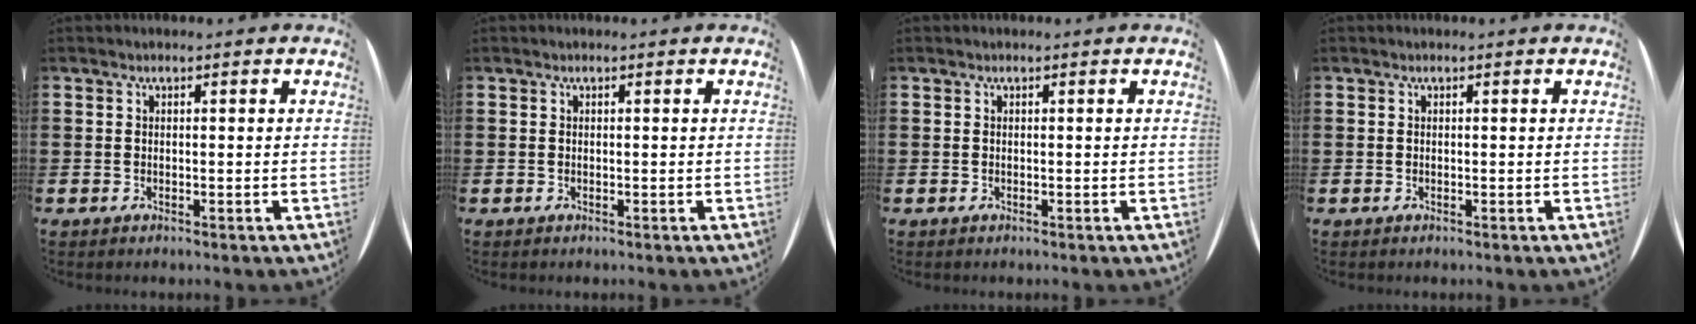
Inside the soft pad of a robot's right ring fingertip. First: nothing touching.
{"total": 0.0}
{"total": 0.0}
{"total": 0.0}